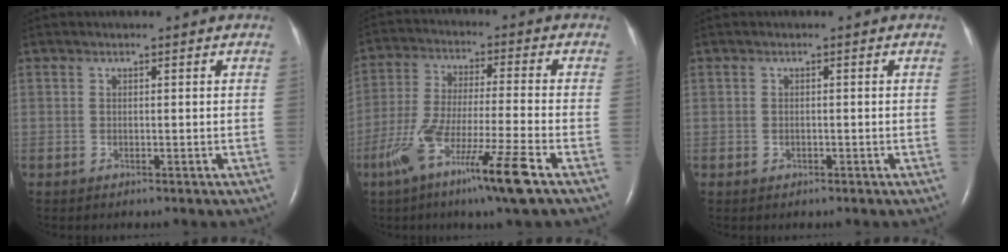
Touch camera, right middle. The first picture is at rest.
{"total": 13.6, "force": [-7.5, -0.6, 11.4], "torque": [-0.228, -0.033, -0.136]}
{"total": 0.5, "force": [-0.3, 0.5, 0.1], "torque": [-0.006, 0.002, -0.004]}